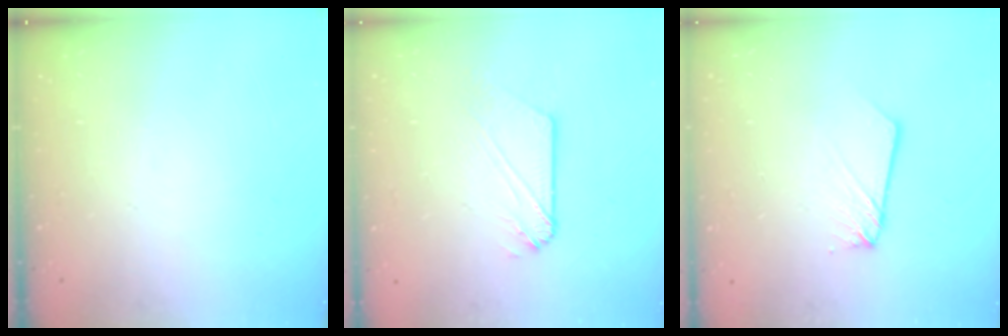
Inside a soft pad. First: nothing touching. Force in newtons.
{"total": 4.4, "press": 4.4, "slide": 0.5}
{"total": 2.5, "press": 2.5, "slide": 0.1}